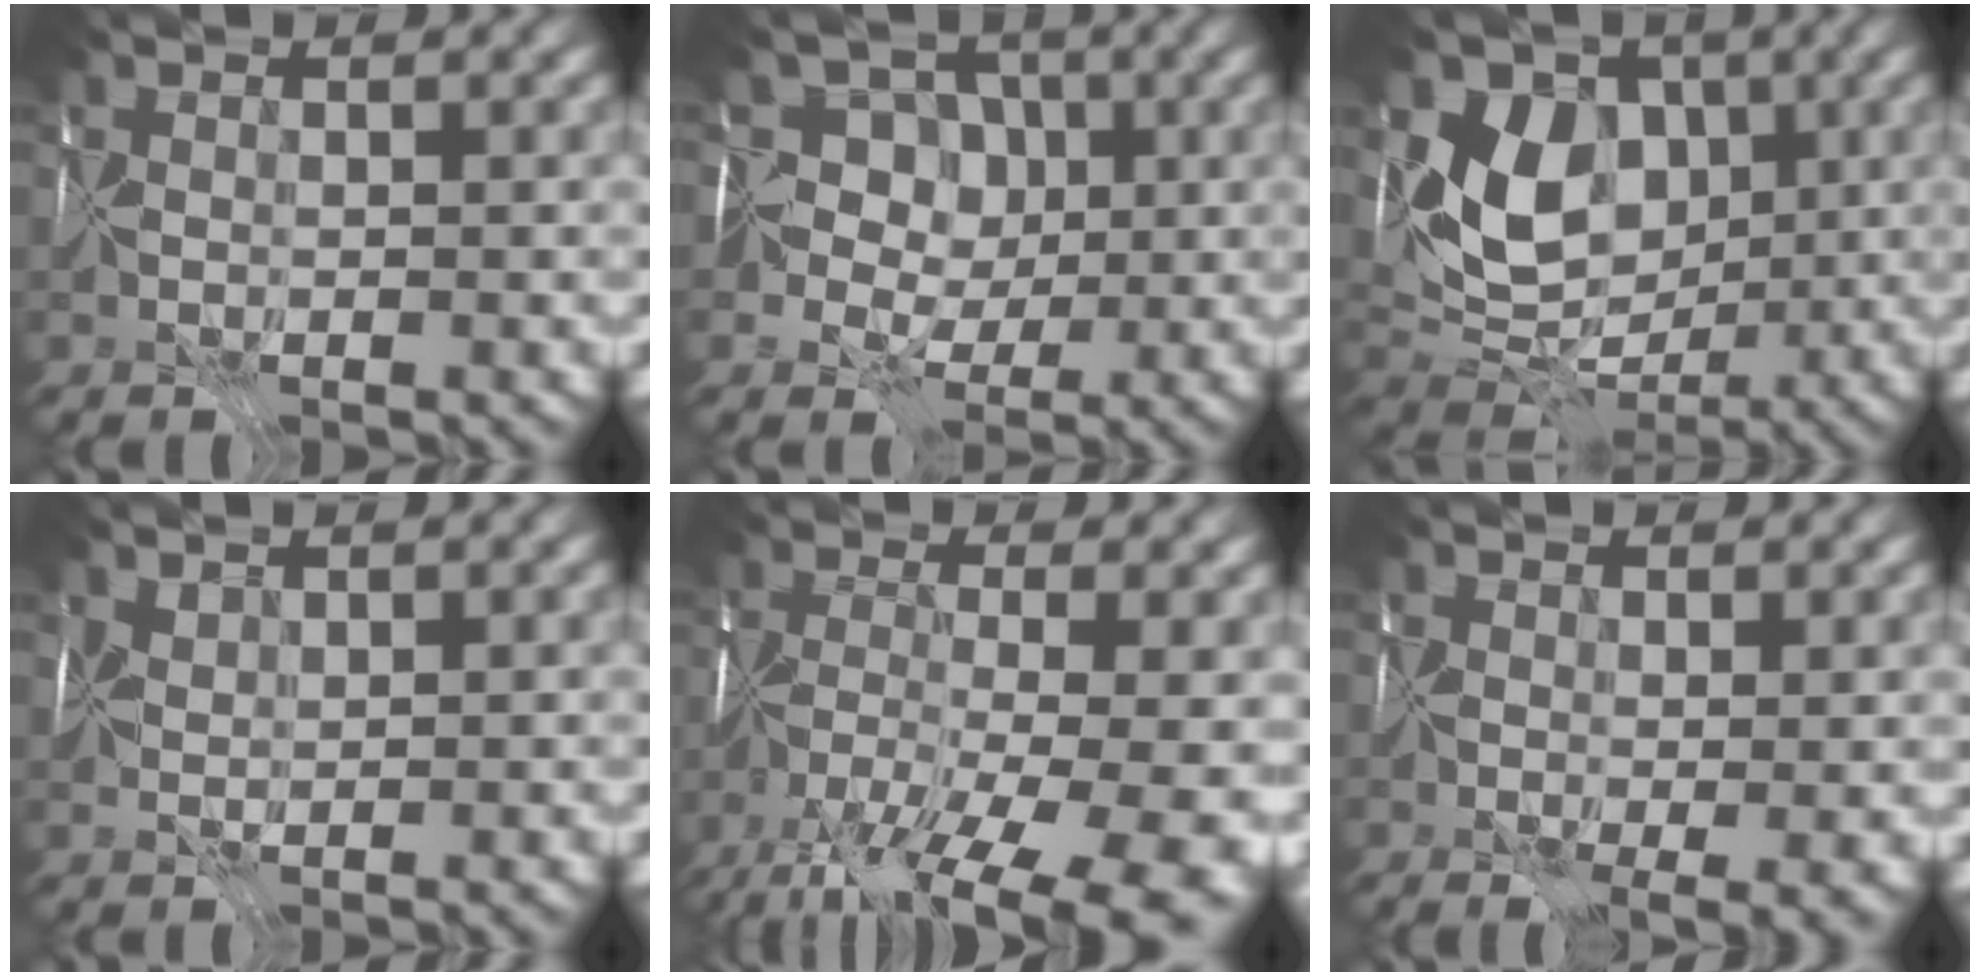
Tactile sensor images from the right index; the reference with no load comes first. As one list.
[{"total": 5.6, "force": [0.7, 4.8, 2.8], "torque": [-0.032, 0.018, -0.021]}, {"total": 7.5, "force": [1.6, 5.7, 4.6], "torque": [-0.081, -0.007, 0.021]}, {"total": 1.2, "force": [1.0, 0.4, 0.3], "torque": [-0.013, 0.006, 0.020]}, {"total": 15.5, "force": [-9.5, 5.6, 10.9], "torque": [-0.189, -0.019, -0.126]}, {"total": 3.8, "force": [-0.6, 1.2, 3.6], "torque": [-0.051, -0.009, -0.006]}]